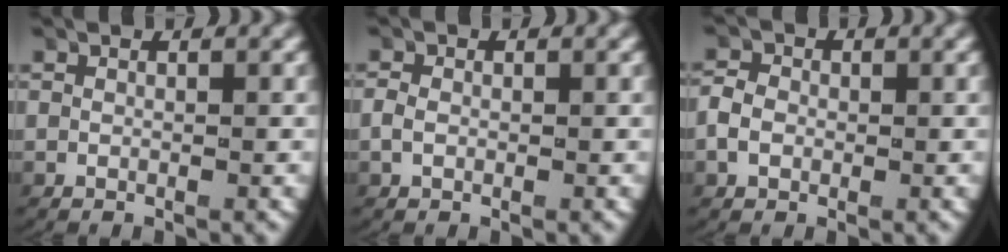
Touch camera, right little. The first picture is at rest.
{"total": 1.0, "force": [-0.2, 0.8, 0.6], "torque": [-0.017, 0.002, -0.004]}
{"total": 2.0, "force": [-0.3, 1.7, 0.9], "torque": [-0.025, 0.003, -0.009]}